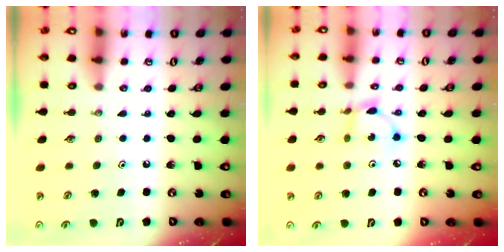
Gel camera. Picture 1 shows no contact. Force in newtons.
{"total": 4.4, "press": 4.4, "slide": 0.1}